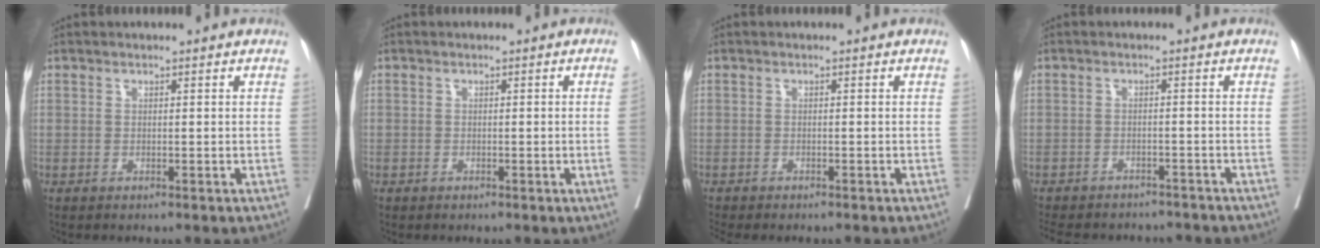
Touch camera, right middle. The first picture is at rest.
{"total": 0.7, "force": [0.3, 0.0, 0.6], "torque": [-0.009, 0.005, 0.004]}
{"total": 4.7, "force": [-4.1, 0.8, 2.1], "torque": [-0.021, -0.002, -0.057]}
{"total": 13.9, "force": [-12.3, 4.9, 4.3], "torque": [-0.104, 0.002, -0.152]}